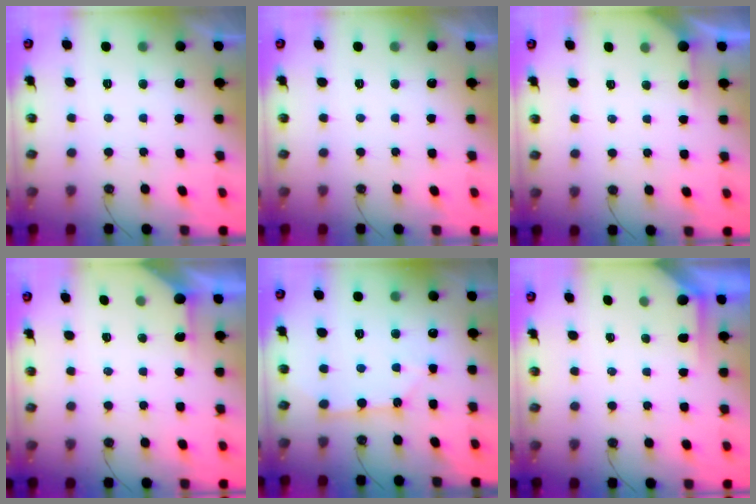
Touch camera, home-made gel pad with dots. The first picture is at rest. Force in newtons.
{"total": 0.0}
{"total": 2.9, "press": 2.9, "slide": 0.3}
{"total": 1.9, "press": 1.9, "slide": 0.3}
{"total": 2.6, "press": 2.6, "slide": 0.3}
{"total": 1.5, "press": 1.5, "slide": 0.3}